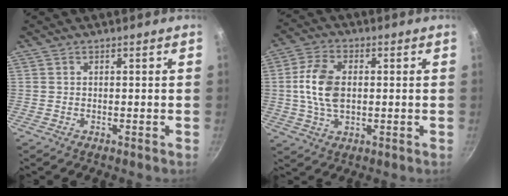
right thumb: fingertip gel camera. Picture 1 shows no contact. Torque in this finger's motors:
{"motor_torque": [1.39, 1.62, 0.67, -1.15, 0.09]}